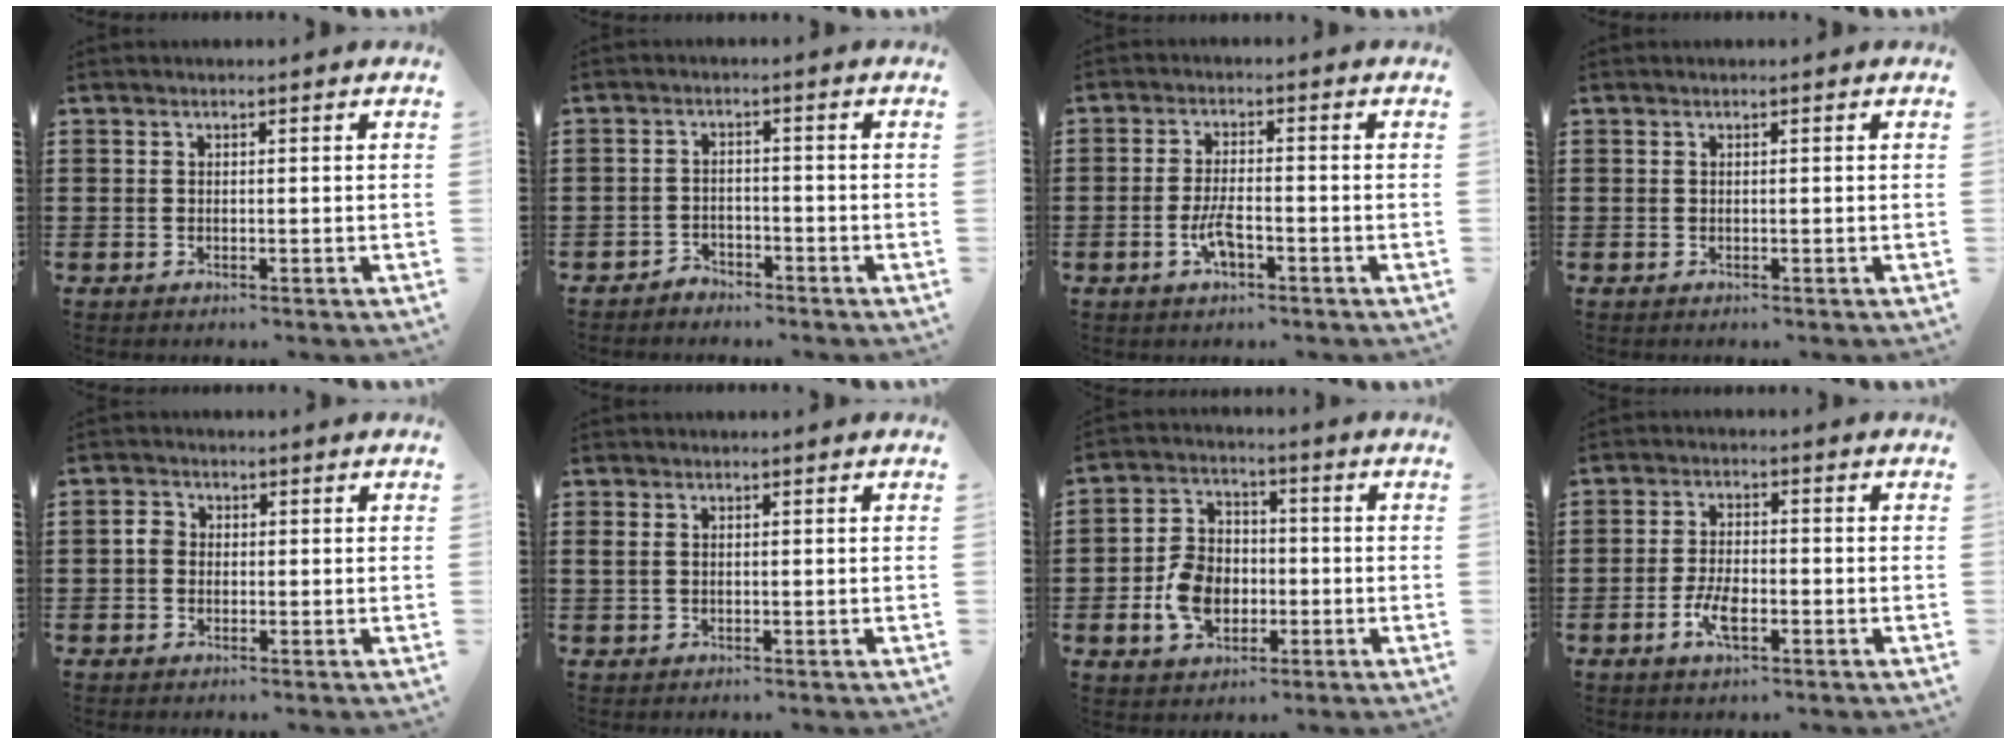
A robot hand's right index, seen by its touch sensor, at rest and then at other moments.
{"total": 2.1, "force": [-2.1, 0.4, 0.0], "torque": [-0.008, 0.001, -0.045]}
{"total": 4.3, "force": [-1.7, 1.5, 3.7], "torque": [-0.084, -0.002, -0.036]}
{"total": 0.0}
{"total": 1.8, "force": [-0.2, 1.5, 1.0], "torque": [-0.021, 0.006, -0.006]}
{"total": 1.0, "force": [0.1, 0.7, 0.8], "torque": [-0.026, 0.002, -0.001]}
{"total": 8.0, "force": [-2.0, 5.7, 5.2], "torque": [-0.130, 0.007, -0.041]}
{"total": 4.7, "force": [-1.9, 1.9, 3.9], "torque": [-0.087, -0.001, -0.039]}